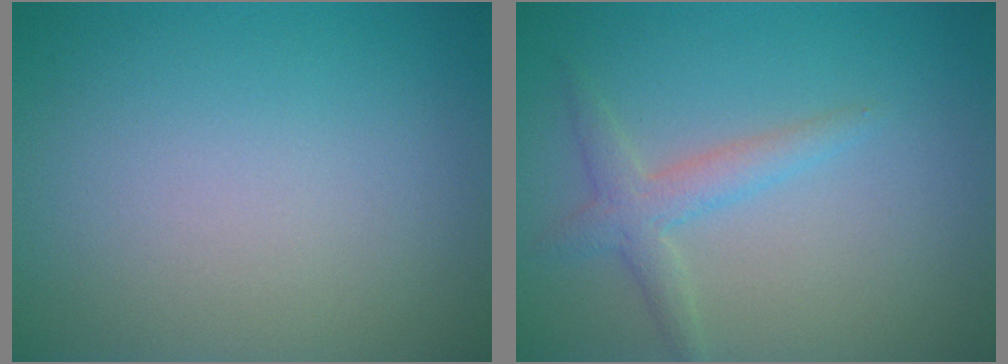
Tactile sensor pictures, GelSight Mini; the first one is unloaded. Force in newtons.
{"total": 2.4, "press": 2.4, "slide": 0.1}